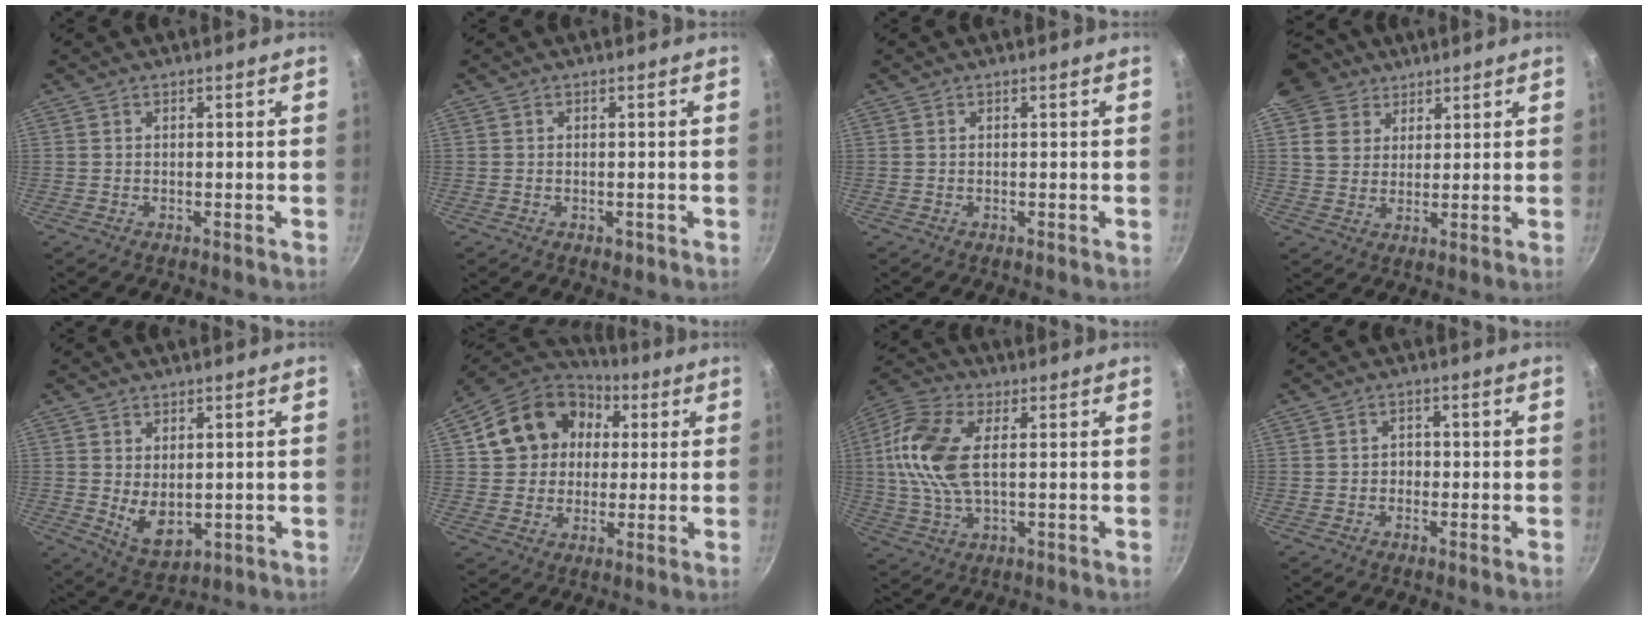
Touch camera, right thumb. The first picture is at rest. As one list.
[{"total": 1.2, "force": [-0.5, 0.7, 0.8], "torque": [-0.011, 0.002, -0.006]}, {"total": 0.0}, {"total": 10.3, "force": [6.5, 7.7, 2.4], "torque": [-0.019, 0.000, 0.115]}, {"total": 6.5, "force": [0.5, 4.0, 5.1], "torque": [-0.073, -0.022, 0.026]}, {"total": 16.3, "force": [3.7, 13.8, 8.0], "torque": [-0.117, 0.030, 0.051]}, {"total": 13.5, "force": [2.0, 6.9, 11.5], "torque": [-0.236, 0.015, 0.026]}, {"total": 1.5, "force": [-0.5, 1.3, 0.5], "torque": [0.002, 0.004, -0.009]}]